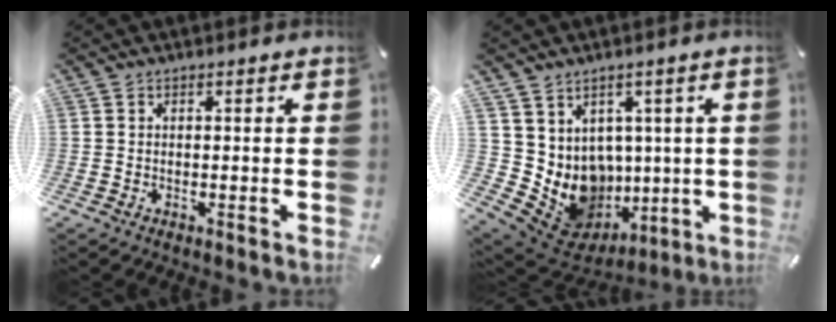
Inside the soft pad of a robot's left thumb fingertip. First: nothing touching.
{"total": 10.6, "force": [1.1, 10.0, 3.5], "torque": [-0.084, -0.036, 0.045]}